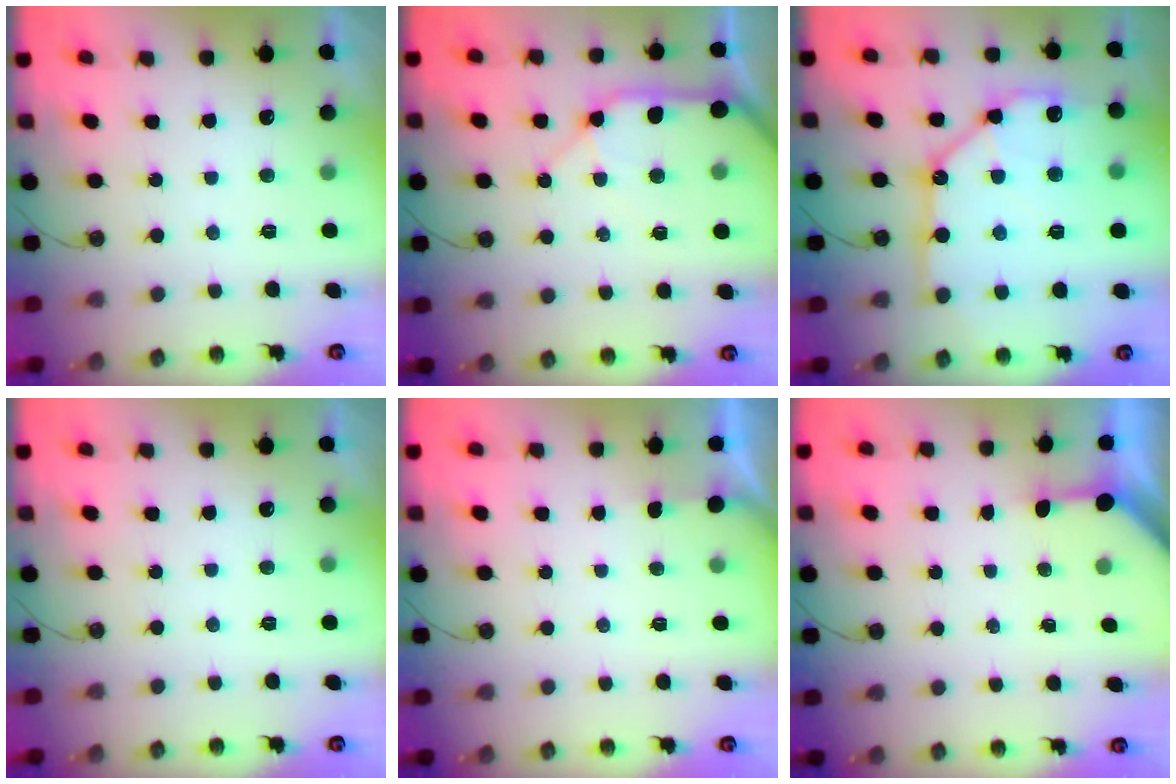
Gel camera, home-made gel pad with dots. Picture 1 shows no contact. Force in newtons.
{"total": 12.4, "press": 12.2, "slide": 1.9}
{"total": 16.8, "press": 16.6, "slide": 2.1}
{"total": 0.0}
{"total": 1.3, "press": 1.2, "slide": 0.2}
{"total": 2.8, "press": 2.8, "slide": 0.3}